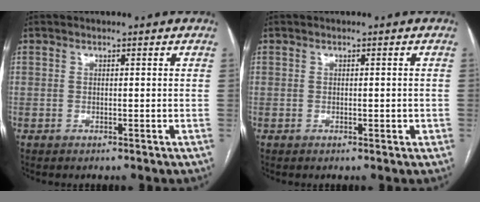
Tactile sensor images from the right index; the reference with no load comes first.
{"total": 1.2, "force": [-0.2, 0.6, 1.0], "torque": [-0.017, 0.006, 0.000]}